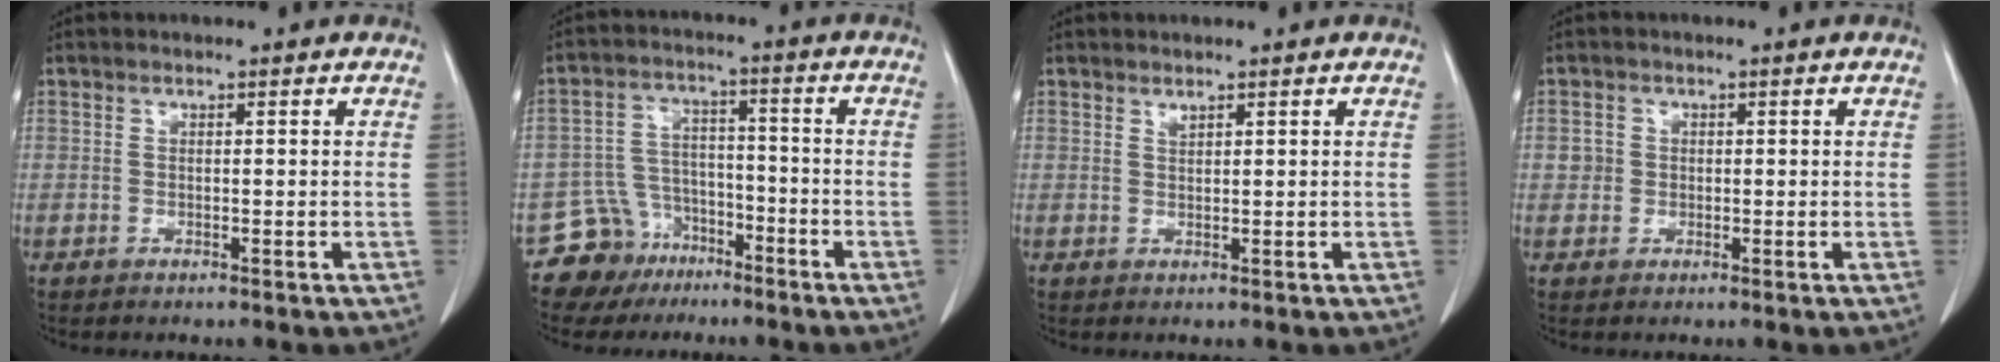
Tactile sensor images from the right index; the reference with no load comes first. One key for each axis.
{"total": 7.8, "fx": -5.3, "fy": 5.7, "fz": -0.2, "tx": 0.007, "ty": 0.032, "tz": -0.090}
{"total": 0.7, "fx": 0.6, "fy": 0.1, "fz": 0.3, "tx": -0.006, "ty": -0.005, "tz": 0.013}
{"total": 2.0, "fx": 0.2, "fy": 2.0, "fz": 0.3, "tx": 0.001, "ty": 0.007, "tz": 0.005}